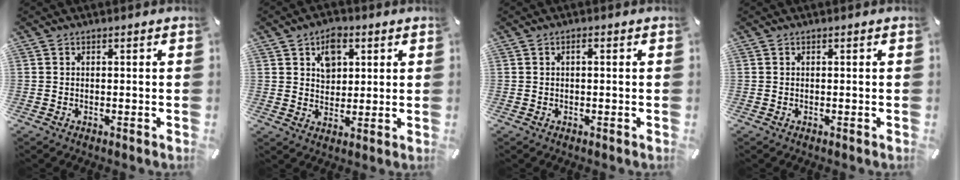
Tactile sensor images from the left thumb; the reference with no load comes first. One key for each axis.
{"total": 6.2, "fx": 2.6, "fy": 4.9, "fz": 2.7, "tx": -0.028, "ty": -0.007, "tz": 0.040}
{"total": 1.0, "fx": 0.0, "fy": 0.3, "fz": 1.0, "tx": -0.019, "ty": 0.003, "tz": 0.000}
{"total": 0.0}